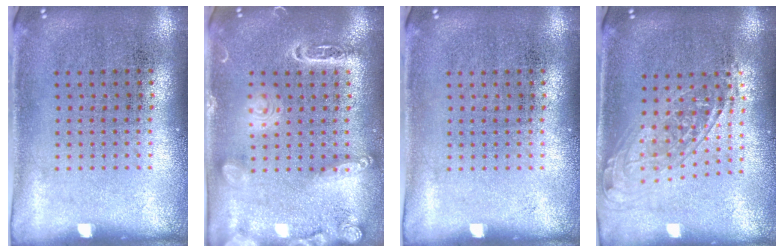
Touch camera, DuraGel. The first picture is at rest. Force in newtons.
{"total": 1.8, "press": 1.8, "slide": 0.1}
{"total": 0.0}
{"total": 1.6, "press": 1.3, "slide": 0.9}